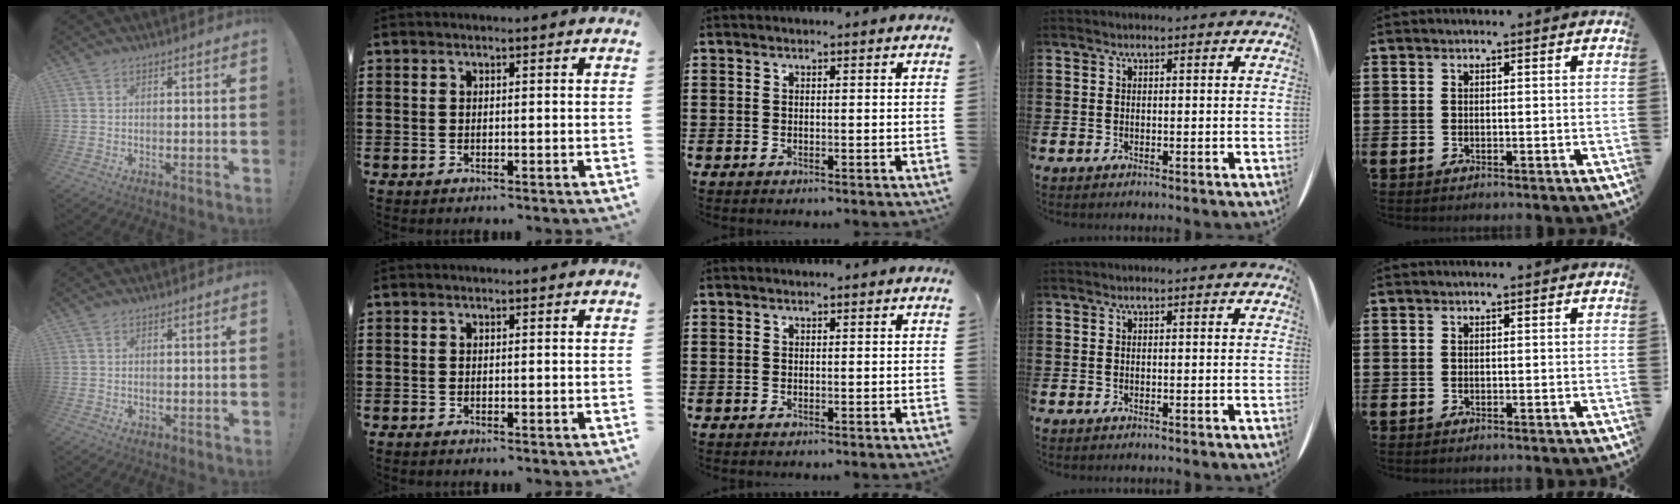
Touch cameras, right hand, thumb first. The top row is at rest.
{}